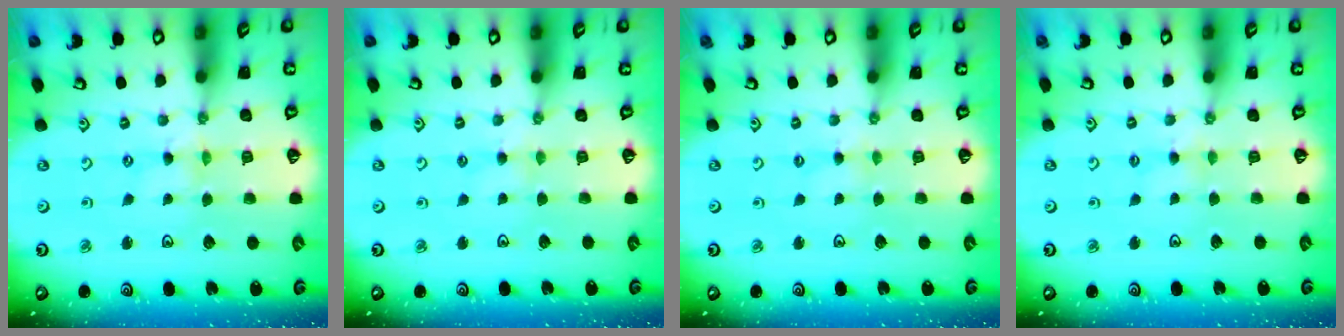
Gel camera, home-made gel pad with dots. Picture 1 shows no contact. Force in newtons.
{"total": 2.0, "press": 1.9, "slide": 0.3}
{"total": 2.2, "press": 2.2, "slide": 0.3}
{"total": 2.2, "press": 2.1, "slide": 0.4}